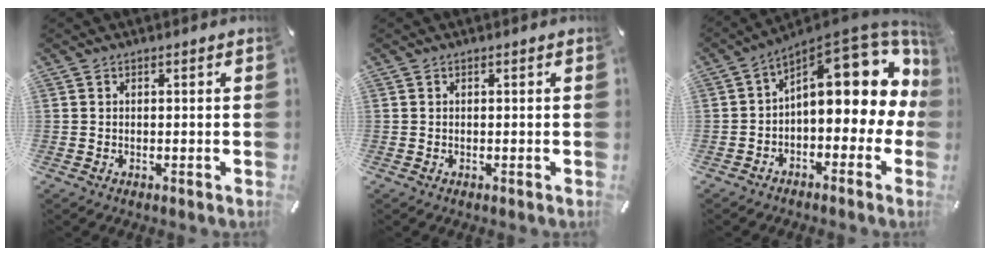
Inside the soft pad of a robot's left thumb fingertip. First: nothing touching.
{"total": 0.0}
{"total": 15.7, "force": [6.6, 7.7, 12.1], "torque": [-0.151, -0.058, 0.108]}